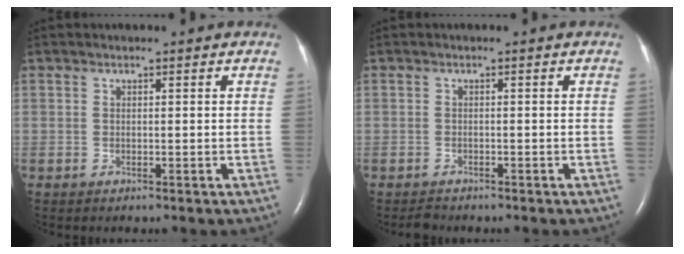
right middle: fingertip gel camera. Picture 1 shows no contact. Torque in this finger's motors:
{"motor_torque": [0.15, -0.11, -0.02, -0.01]}